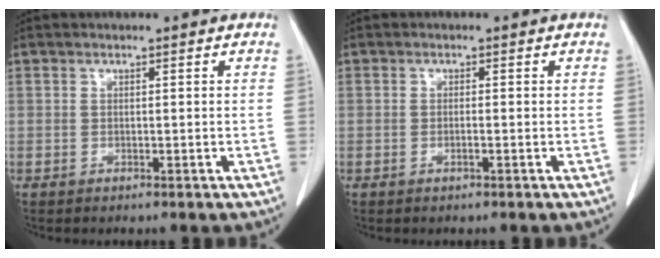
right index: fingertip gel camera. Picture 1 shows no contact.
{"total": 0.7, "force": [-0.3, 0.0, 0.7], "torque": [-0.014, 0.000, -0.005]}